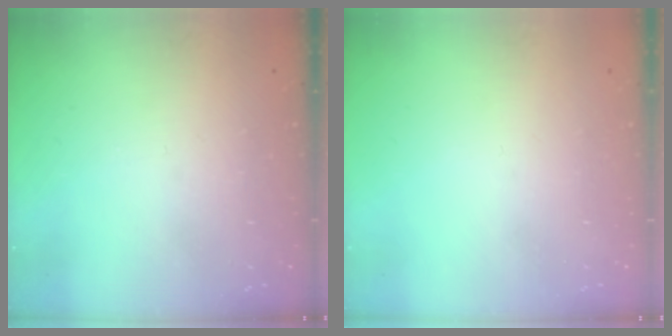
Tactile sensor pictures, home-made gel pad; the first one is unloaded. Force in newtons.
{"total": 1.5, "press": 1.5, "slide": 0.1}